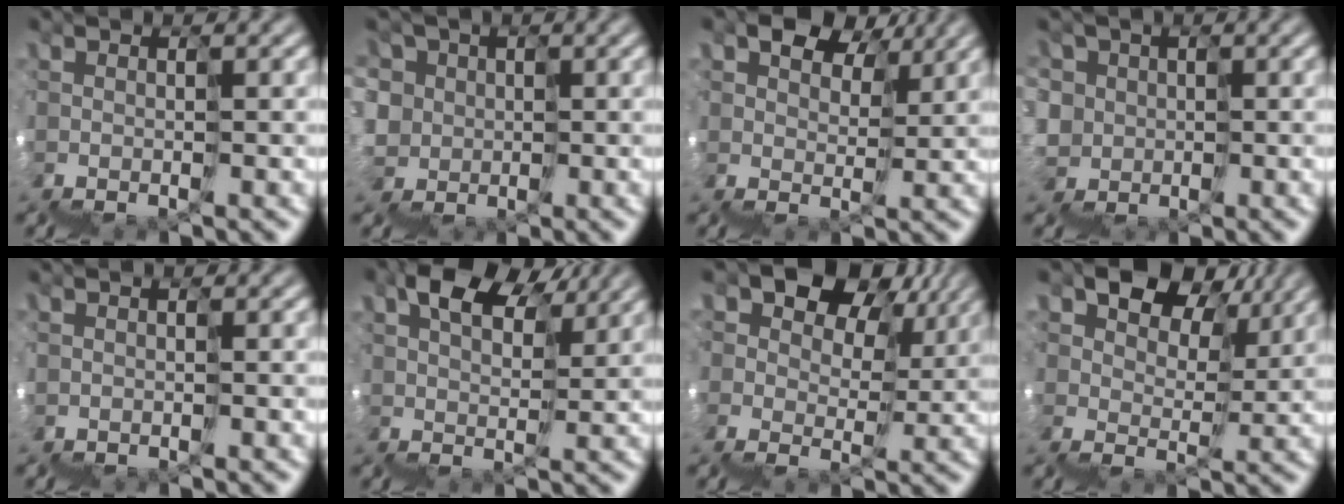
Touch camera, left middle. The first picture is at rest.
{"total": 5.1, "force": [3.2, 3.4, -2.1], "torque": [0.025, 0.056, 0.007]}
{"total": 5.5, "force": [4.9, 2.4, 0.5], "torque": [-0.007, 0.034, 0.077]}
{"total": 4.5, "force": [2.5, 2.8, -2.3], "torque": [0.033, 0.049, 0.004]}
{"total": 1.7, "force": [-0.3, 1.5, 0.8], "torque": [-0.015, -0.006, -0.004]}
{"total": 5.7, "force": [5.2, 1.8, 1.4], "torque": [-0.023, 0.045, 0.073]}
{"total": 8.9, "force": [5.7, 5.7, 3.7], "torque": [-0.059, 0.037, 0.093]}
{"total": 6.9, "force": [5.9, 3.3, 1.2], "torque": [-0.019, 0.030, 0.097]}